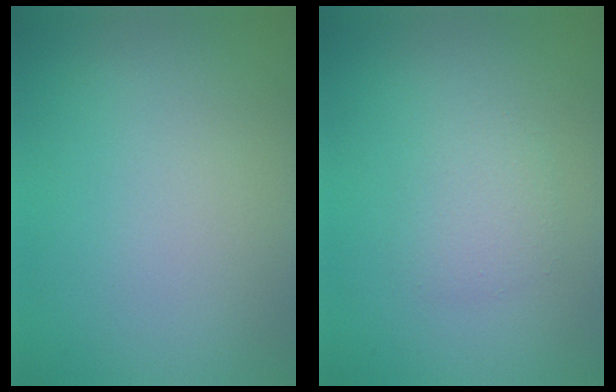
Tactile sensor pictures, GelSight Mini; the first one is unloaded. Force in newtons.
{"total": 1.5, "press": 1.5, "slide": 0.1}